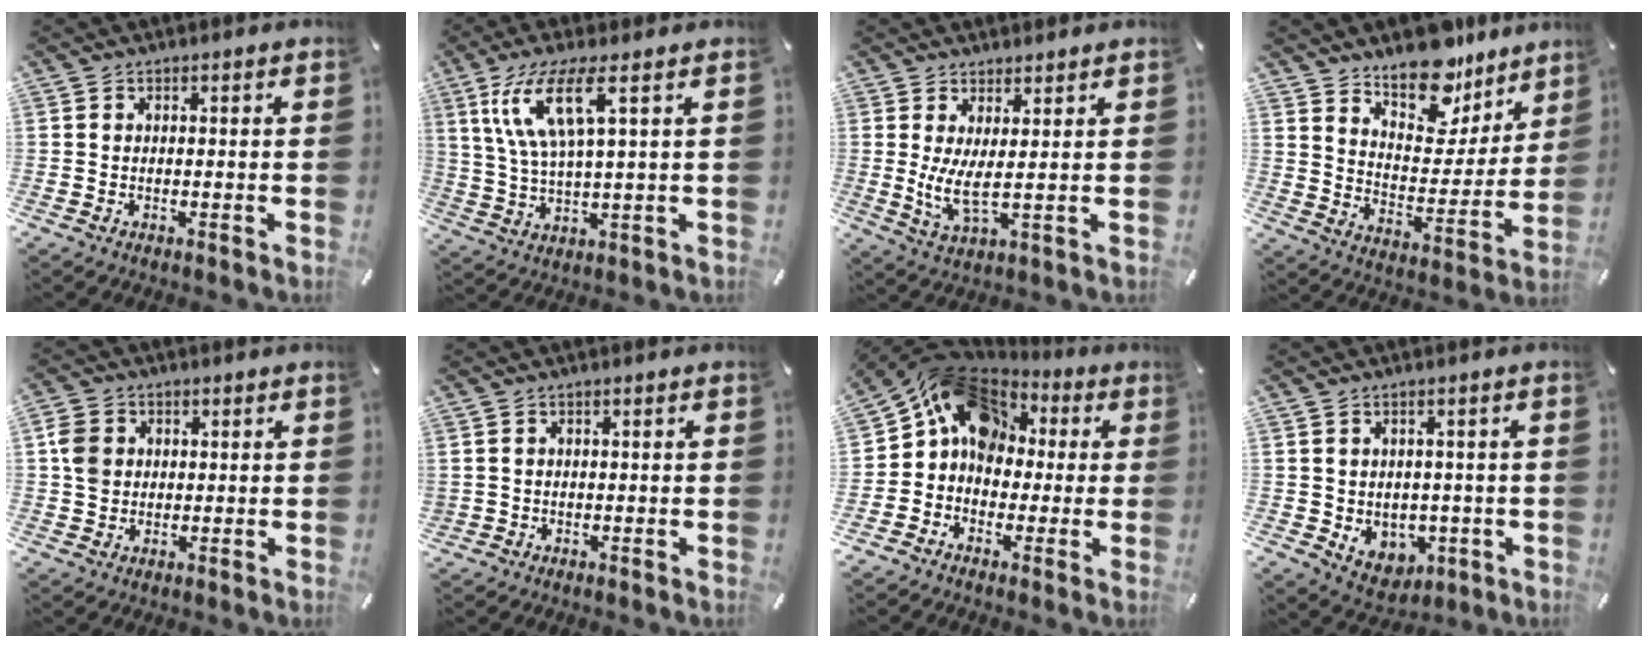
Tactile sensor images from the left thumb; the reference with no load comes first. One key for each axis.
{"total": 12.4, "fx": 5.2, "fy": 2.9, "fz": 10.9, "tx": -0.237, "ty": 0.000, "tz": 0.087}
{"total": 6.2, "fx": 1.6, "fy": 1.4, "fz": 5.8, "tx": -0.122, "ty": -0.019, "tz": 0.027}
{"total": 16.1, "fx": 13.4, "fy": 7.6, "fz": 4.4, "tx": -0.064, "ty": -0.122, "tz": 0.242}
{"total": 5.6, "fx": 1.0, "fy": 5.1, "fz": 2.2, "tx": -0.042, "ty": 0.003, "tz": 0.017}
{"total": 1.0, "fx": 0.2, "fy": 0.9, "fz": 0.3, "tx": -0.008, "ty": 0.004, "tz": 0.002}
{"total": 13.9, "fx": 3.9, "fy": 11.6, "fz": 6.5, "tx": -0.113, "ty": -0.005, "tz": 0.076}
{"total": 5.4, "fx": 0.7, "fy": 5.1, "fz": 1.6, "tx": -0.014, "ty": -0.008, "tz": 0.017}